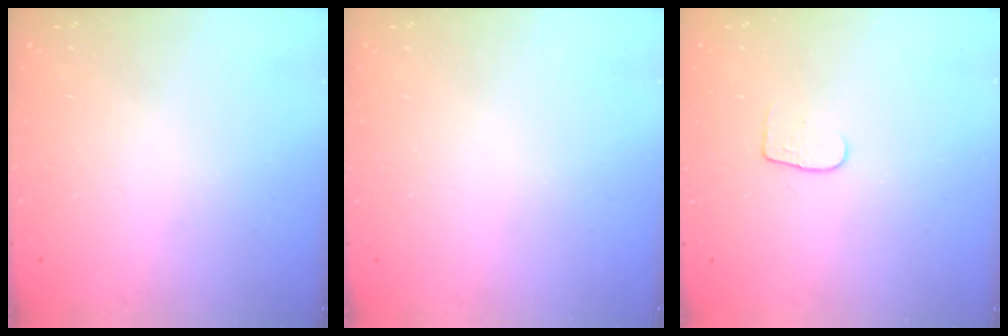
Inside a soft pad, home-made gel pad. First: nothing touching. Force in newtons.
{"total": 0.0}
{"total": 4.3, "press": 4.3, "slide": 0.5}